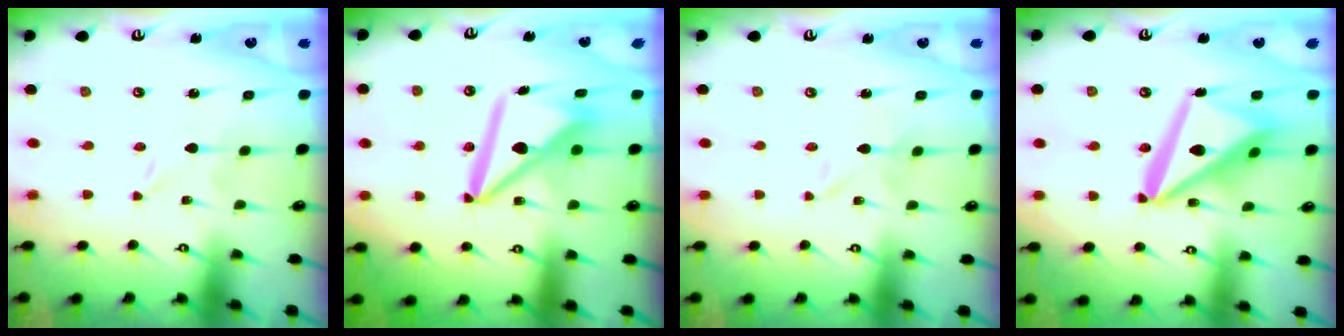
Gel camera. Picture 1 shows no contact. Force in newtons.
{"total": 11.2, "press": 11.2, "slide": 0.9}
{"total": 1.3, "press": 1.3, "slide": 0.1}
{"total": 18.0, "press": 17.9, "slide": 2.0}